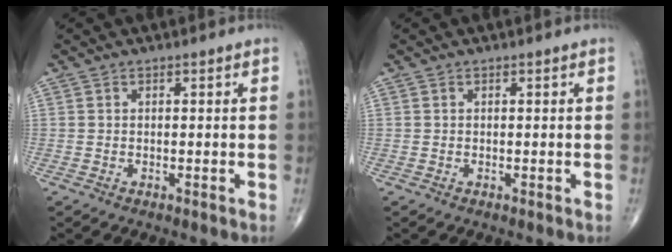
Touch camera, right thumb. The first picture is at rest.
{"total": 0.0}